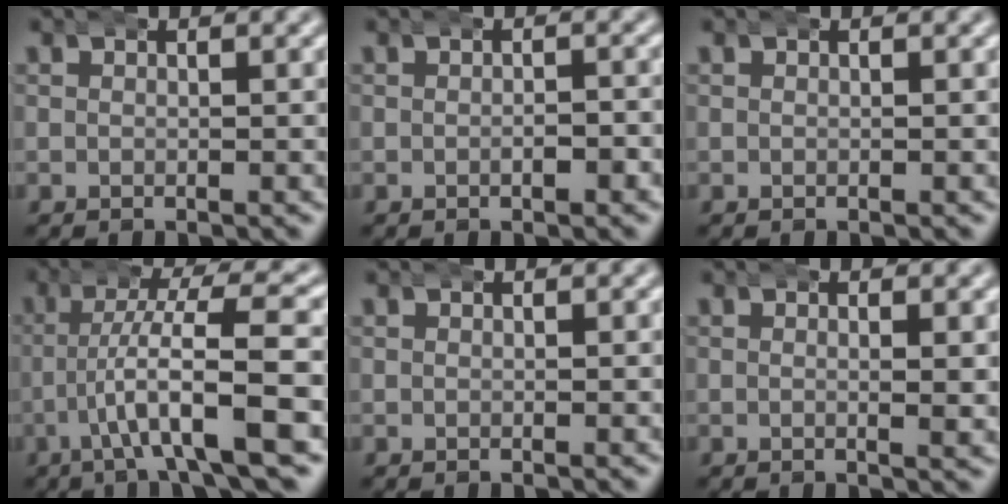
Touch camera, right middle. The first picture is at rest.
{"total": 1.2, "force": [-0.4, 0.7, 0.9], "torque": [-0.009, 0.003, -0.012]}
{"total": 0.0}
{"total": 7.4, "force": [-1.6, 1.3, 7.1], "torque": [-0.119, -0.001, -0.025]}
{"total": 0.0}
{"total": 1.5, "force": [0.2, 0.2, 1.5], "torque": [-0.023, 0.001, -0.001]}